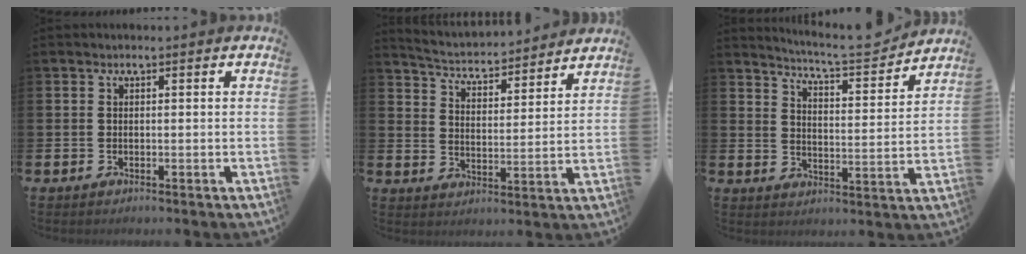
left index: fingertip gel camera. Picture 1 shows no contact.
{"total": 4.2, "force": [4.2, 0.5, 0.4], "torque": [-0.033, -0.041, 0.067]}
{"total": 5.9, "force": [5.8, 0.0, 1.3], "torque": [-0.039, -0.049, 0.094]}